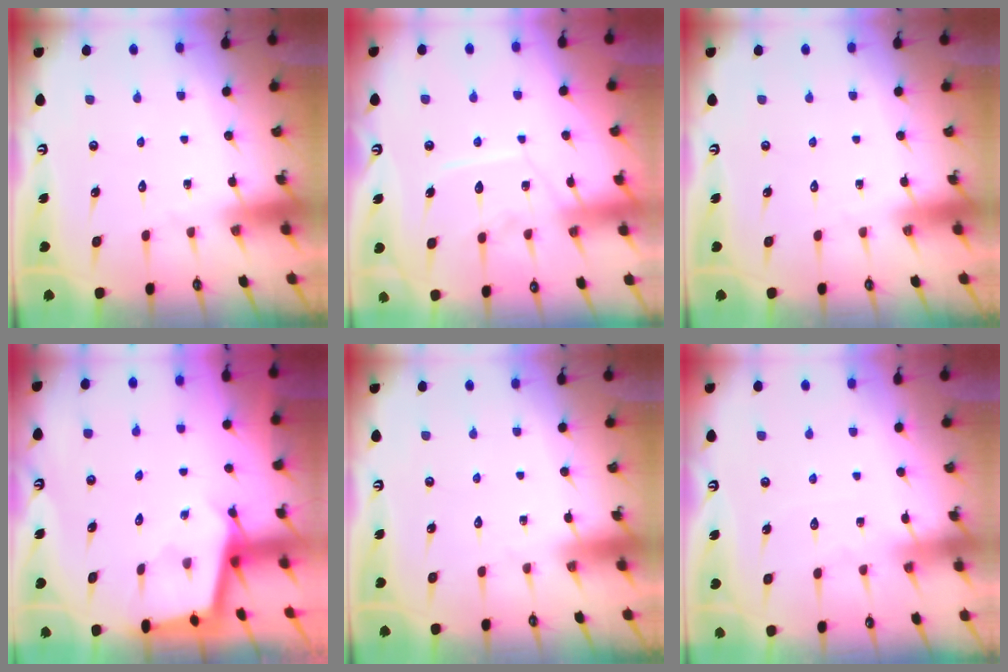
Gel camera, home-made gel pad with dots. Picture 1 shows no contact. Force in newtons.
{"total": 10.2, "press": 10.2, "slide": 1.0}
{"total": 0.0}
{"total": 2.3, "press": 2.3, "slide": 0.1}
{"total": 0.0}
{"total": 6.1, "press": 6.1, "slide": 0.7}